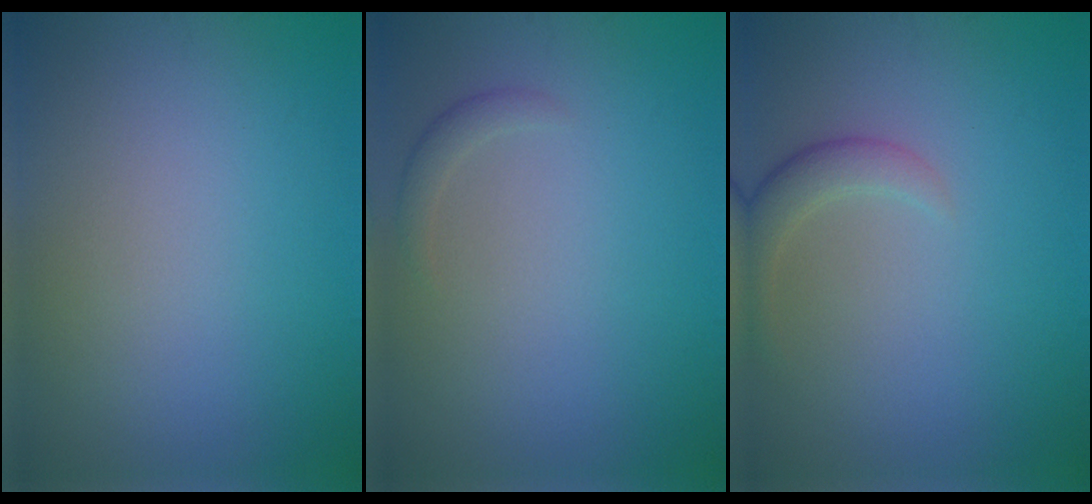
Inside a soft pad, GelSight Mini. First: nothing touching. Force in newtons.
{"total": 1.0, "press": 1.0, "slide": 0.0}
{"total": 2.2, "press": 2.2, "slide": 0.2}